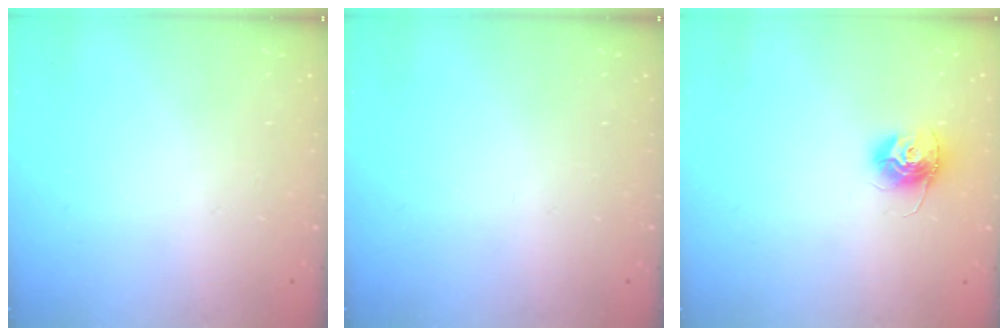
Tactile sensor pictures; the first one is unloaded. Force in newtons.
{"total": 0.0}
{"total": 11.2, "press": 11.2, "slide": 0.7}